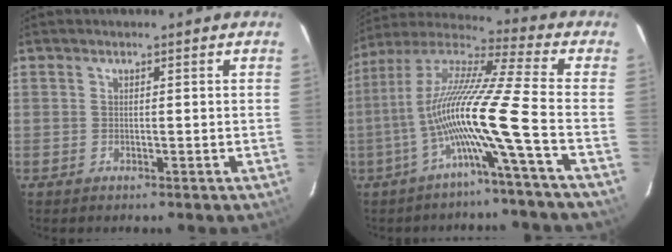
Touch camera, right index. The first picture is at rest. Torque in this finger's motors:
{"motor_torque": [1.73, -0.41, 1.05, 0.21]}